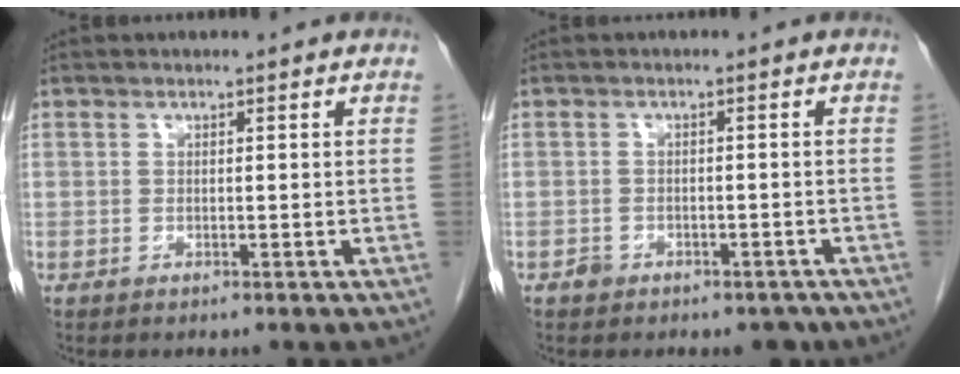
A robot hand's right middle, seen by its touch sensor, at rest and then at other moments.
{"total": 2.8, "force": [-2.1, 1.9, 0.6], "torque": [-0.002, 0.009, -0.024]}